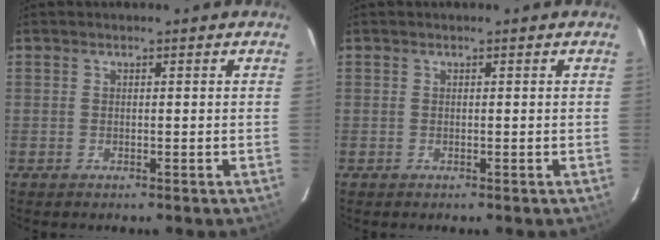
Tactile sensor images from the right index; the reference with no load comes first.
{"total": 0.0}